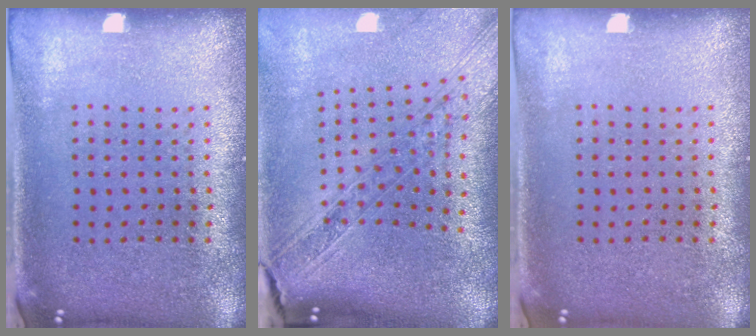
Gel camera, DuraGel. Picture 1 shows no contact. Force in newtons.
{"total": 2.3, "press": 1.9, "slide": 1.3}
{"total": 0.0}